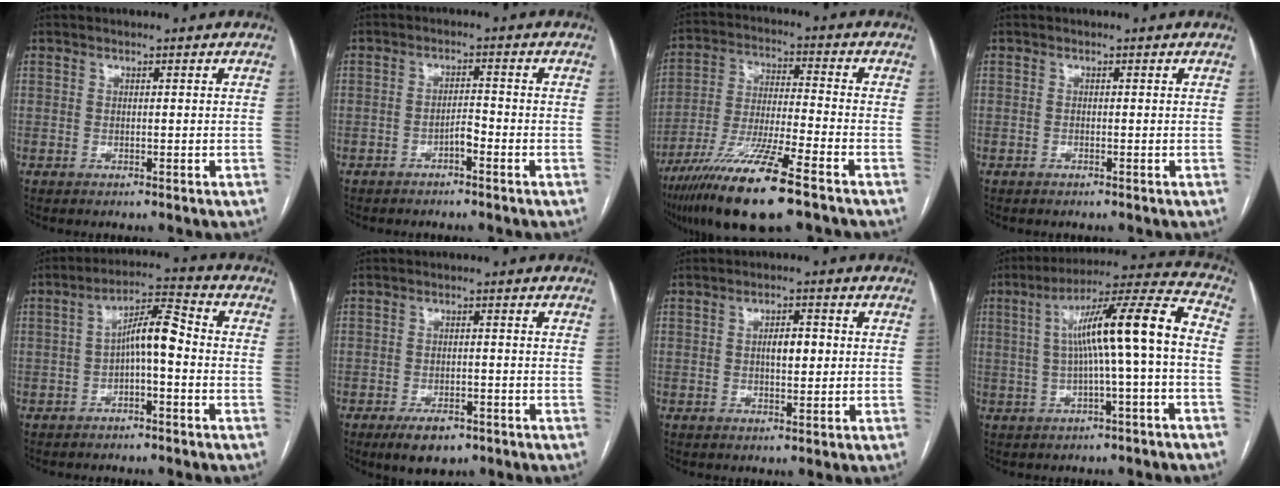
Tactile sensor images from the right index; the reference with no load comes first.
{"total": 2.3, "force": [-1.5, 0.5, 1.7], "torque": [-0.026, 0.004, -0.027]}
{"total": 15.9, "force": [-10.1, 1.1, 12.2], "torque": [-0.247, -0.043, -0.186]}
{"total": 0.0}
{"total": 6.8, "force": [-1.0, 1.5, 6.6], "torque": [-0.115, 0.029, -0.019]}
{"total": 5.3, "force": [-3.4, 2.4, 3.2], "torque": [-0.056, -0.002, -0.049]}
{"total": 3.8, "force": [0.2, 1.4, 3.5], "torque": [-0.057, 0.006, 0.005]}
{"total": 13.2, "force": [-0.2, -0.1, 13.2], "torque": [-0.209, 0.034, -0.005]}